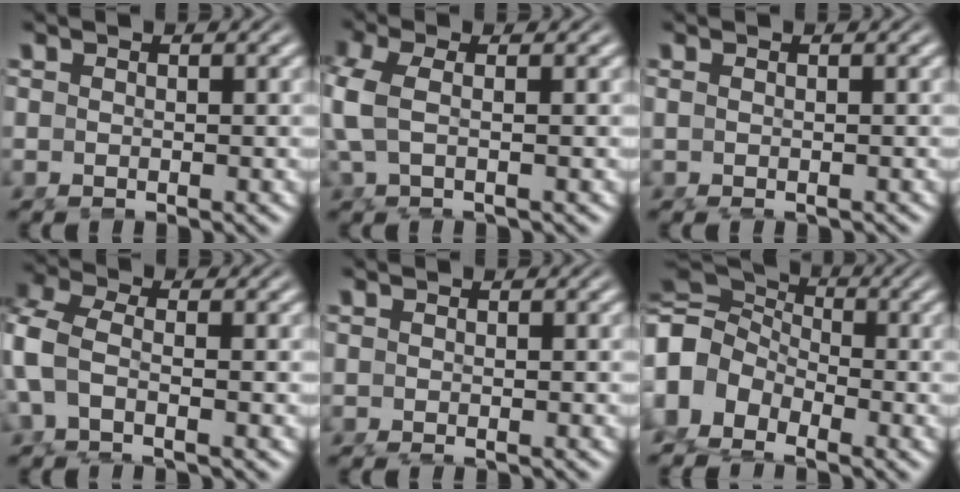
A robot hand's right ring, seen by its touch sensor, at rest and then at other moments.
{"total": 3.8, "force": [0.2, 1.8, 3.3], "torque": [-0.087, -0.005, 0.006]}
{"total": 1.1, "force": [-0.6, -0.3, 0.8], "torque": [-0.013, -0.004, -0.002]}
{"total": 4.9, "force": [-0.5, 3.2, 3.7], "torque": [-0.115, -0.022, 0.000]}
{"total": 0.6, "force": [-0.4, 0.0, 0.4], "torque": [-0.009, -0.002, -0.004]}
{"total": 11.1, "force": [0.2, 9.7, 5.4], "torque": [-0.131, -0.020, -0.003]}